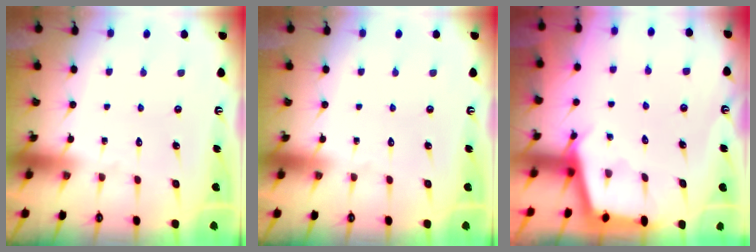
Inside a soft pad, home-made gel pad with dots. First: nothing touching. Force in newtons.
{"total": 0.0}
{"total": 2.9, "press": 2.9, "slide": 0.3}